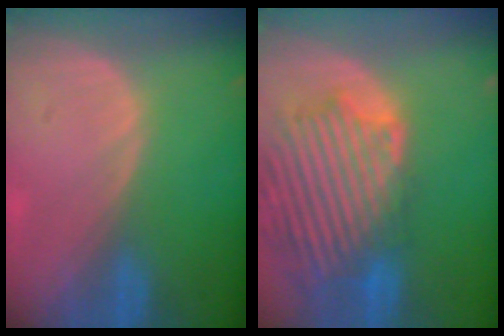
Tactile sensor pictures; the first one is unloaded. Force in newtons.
{"total": 14.0, "press": 11.9, "slide": 7.4}